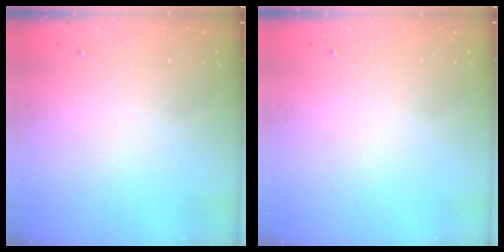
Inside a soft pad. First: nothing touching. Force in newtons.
{"total": 0.0}